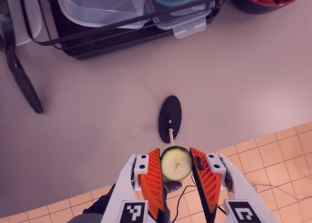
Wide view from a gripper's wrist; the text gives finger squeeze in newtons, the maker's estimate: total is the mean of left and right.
{"total": 8.0, "left": 7.8, "right": 8.2}